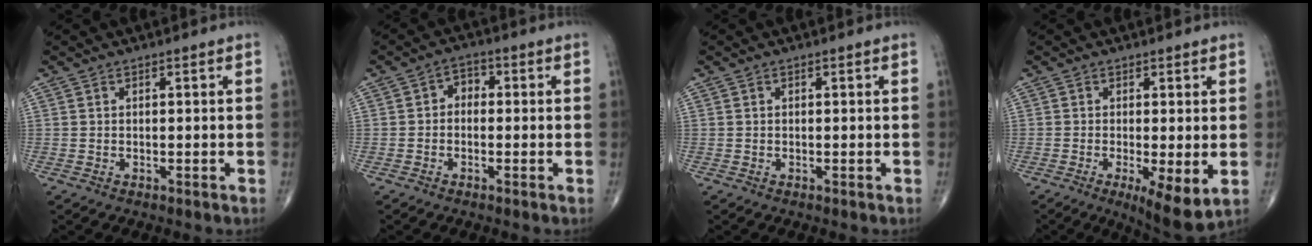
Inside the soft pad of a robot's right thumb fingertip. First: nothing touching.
{"total": 3.2, "force": [-0.2, 2.5, 2.0], "torque": [-0.012, 0.015, -0.018]}
{"total": 0.0}
{"total": 8.1, "force": [-1.9, 2.2, 7.5], "torque": [-0.119, -0.025, -0.030]}